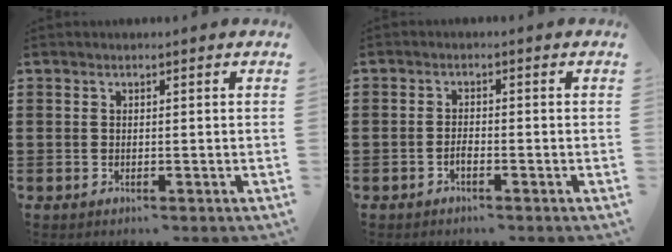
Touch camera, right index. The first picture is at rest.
{"total": 1.3, "force": [-0.9, 0.3, 0.9], "torque": [-0.020, -0.003, -0.016]}